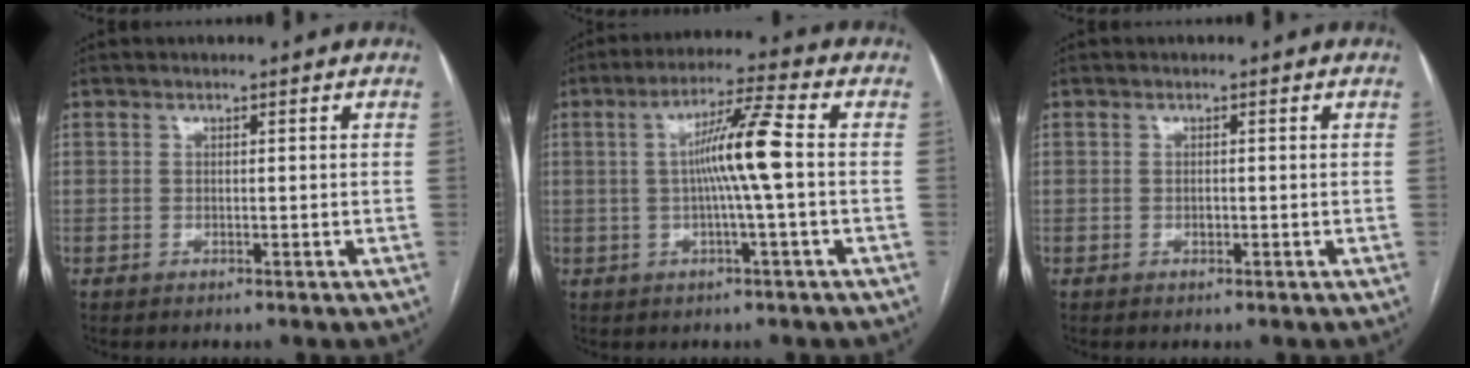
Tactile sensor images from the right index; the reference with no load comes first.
{"total": 8.4, "force": [0.0, -0.7, 8.4], "torque": [-0.153, 0.011, -0.001]}
{"total": 0.6, "force": [0.0, 0.3, 0.5], "torque": [-0.010, 0.000, 0.001]}